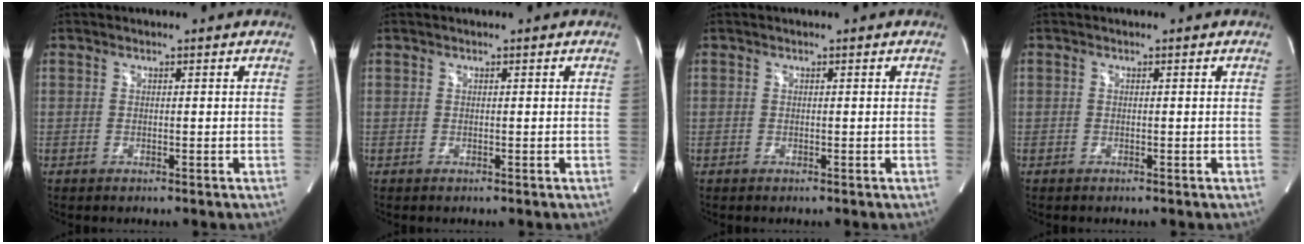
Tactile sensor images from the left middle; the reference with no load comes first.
{"total": 0.0}
{"total": 0.0}
{"total": 0.0}